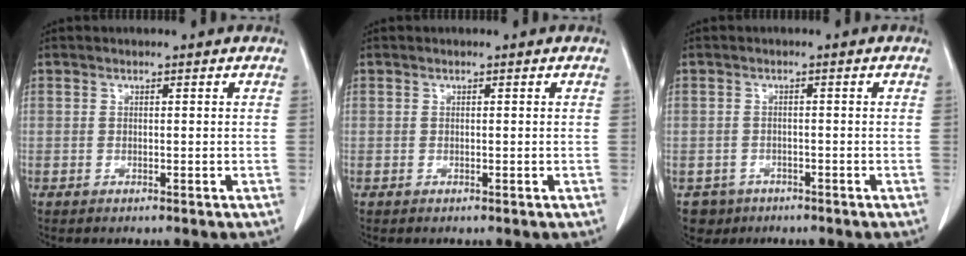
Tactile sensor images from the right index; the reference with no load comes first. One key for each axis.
{"total": 0.0}
{"total": 3.3, "fx": -1.9, "fy": 2.7, "fz": -0.2, "tx": 0.002, "ty": 0.007, "tz": -0.028}